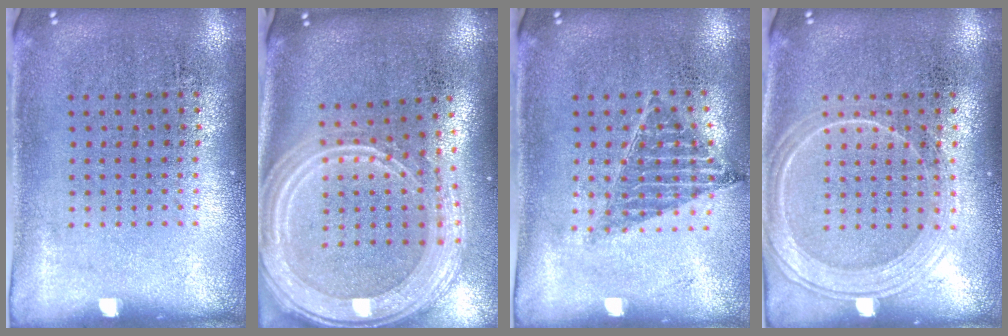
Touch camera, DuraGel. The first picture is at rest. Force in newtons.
{"total": 3.1, "press": 2.5, "slide": 1.8}
{"total": 0.9, "press": 0.9, "slide": 0.1}
{"total": 2.4, "press": 2.4, "slide": 0.4}